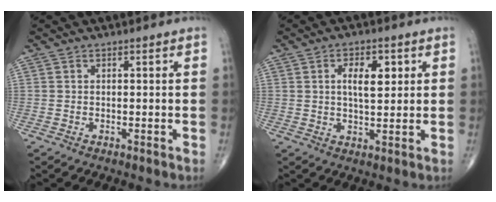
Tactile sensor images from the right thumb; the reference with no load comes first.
{"total": 6.3, "force": [1.8, 3.0, 5.3], "torque": [-0.072, -0.008, 0.031]}